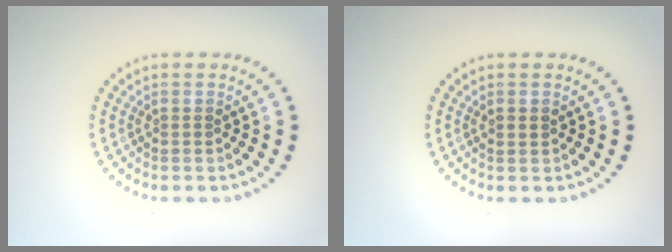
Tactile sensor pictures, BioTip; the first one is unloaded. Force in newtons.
{"total": 1.1, "press": 1.1, "slide": 0.1}